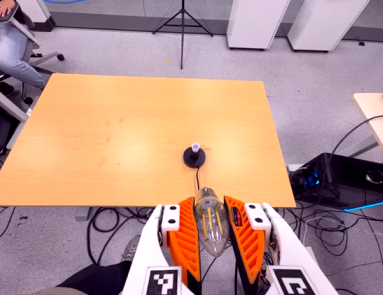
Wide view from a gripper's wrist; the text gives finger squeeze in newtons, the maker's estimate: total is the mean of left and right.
{"total": 18.2, "left": 19.0, "right": 17.3}